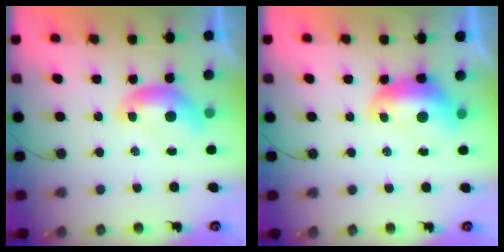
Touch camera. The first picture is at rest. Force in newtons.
{"total": 1.9, "press": 1.8, "slide": 0.6}